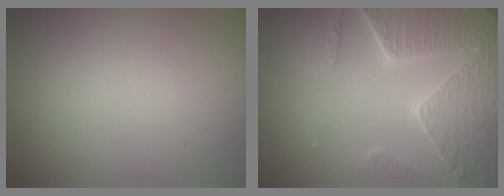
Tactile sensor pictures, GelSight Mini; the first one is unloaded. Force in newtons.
{"total": 8.4, "press": 6.2, "slide": 5.7}